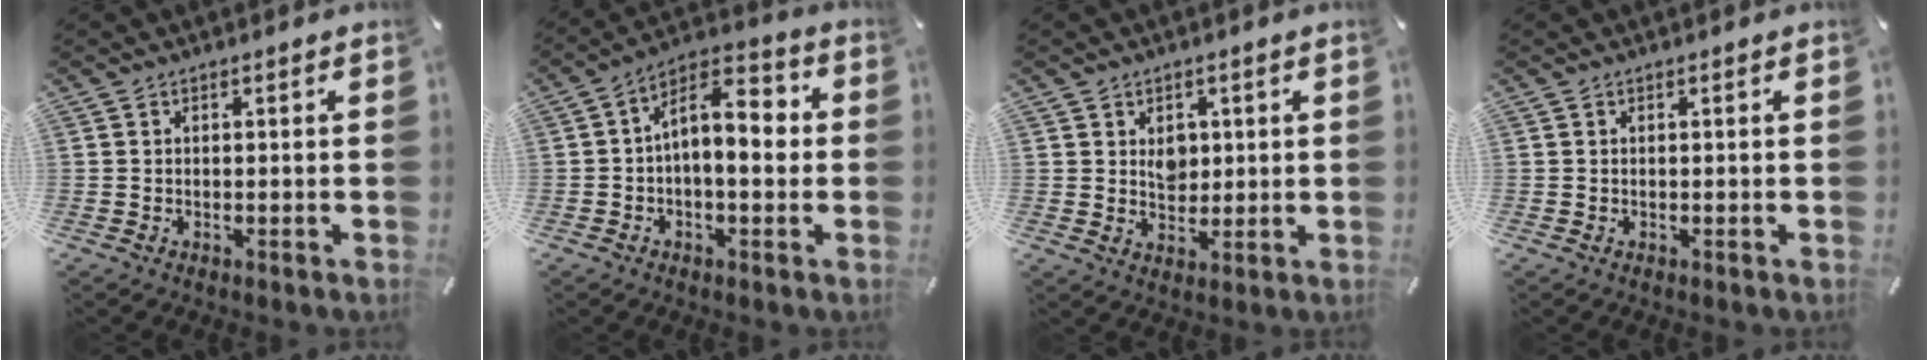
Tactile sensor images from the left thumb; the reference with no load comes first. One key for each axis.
{"total": 9.5, "fx": 0.2, "fy": 5.3, "fz": 7.9, "tx": -0.127, "ty": -0.007, "tz": 0.001}
{"total": 4.4, "fx": 1.4, "fy": 3.8, "fz": 1.8, "tx": -0.013, "ty": -0.007, "tz": 0.021}
{"total": 0.0}